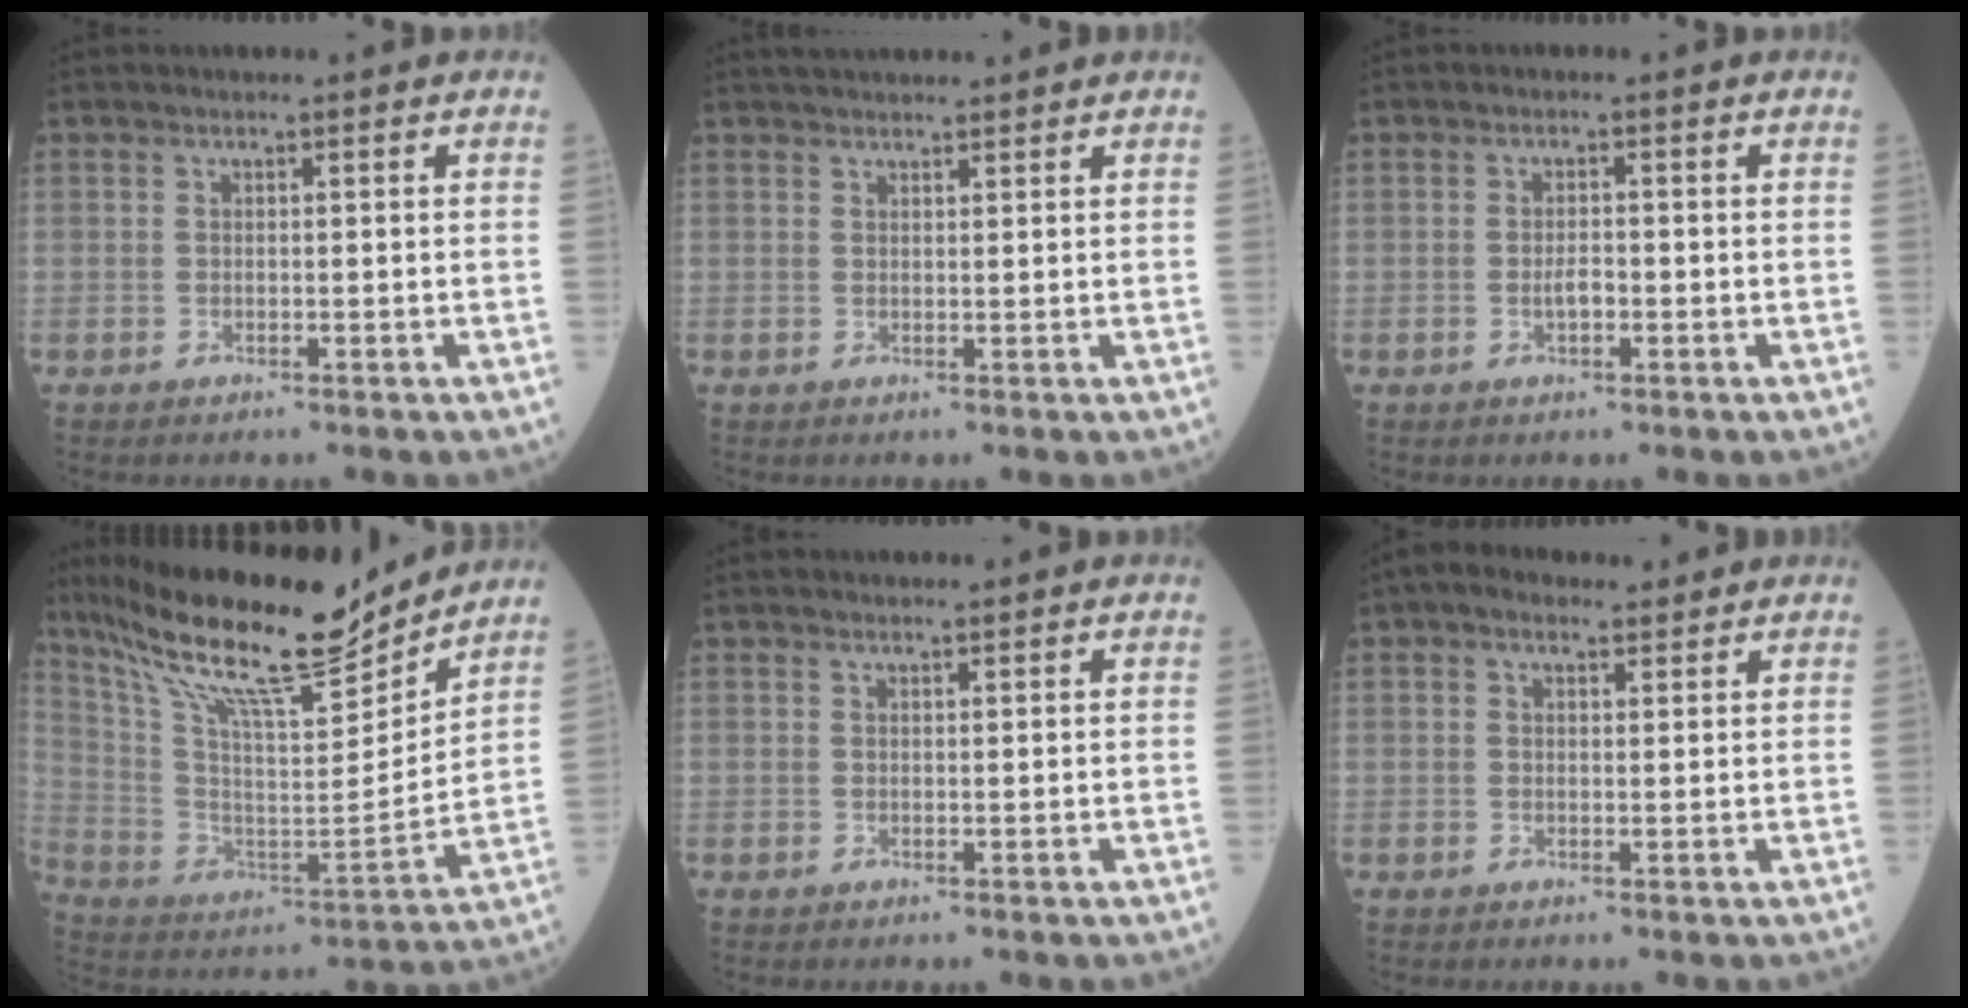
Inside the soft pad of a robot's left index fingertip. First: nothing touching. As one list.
[{"total": 5.6, "force": [5.1, 0.7, 2.1], "torque": [-0.027, 0.036, 0.075]}, {"total": 1.8, "force": [-0.6, 0.7, 1.6], "torque": [-0.029, 0.003, -0.010]}, {"total": 22.8, "force": [18.9, 3.2, 12.4], "torque": [-0.238, -0.003, 0.323]}, {"total": 1.5, "force": [1.3, 0.1, 0.6], "torque": [-0.011, 0.010, 0.023]}, {"total": 3.7, "force": [2.6, 2.0, 1.8], "torque": [-0.041, 0.028, 0.043]}]